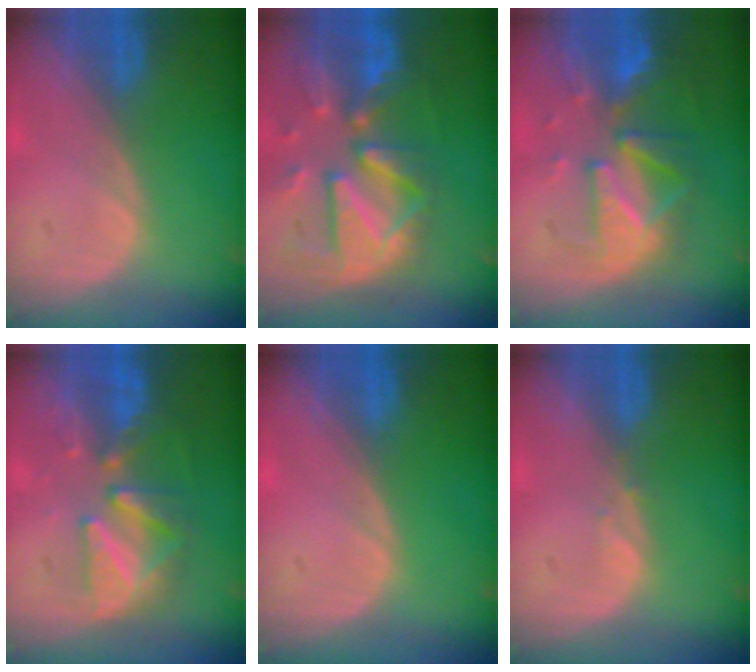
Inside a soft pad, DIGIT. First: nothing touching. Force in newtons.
{"total": 12.3, "press": 10.6, "slide": 6.2}
{"total": 10.0, "press": 8.9, "slide": 4.6}
{"total": 8.1, "press": 7.9, "slide": 1.9}
{"total": 0.0}
{"total": 0.6, "press": 0.6, "slide": 0.1}